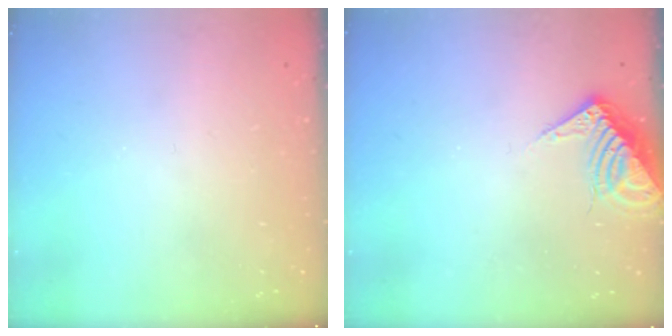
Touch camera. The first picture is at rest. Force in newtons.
{"total": 7.6, "press": 7.5, "slide": 0.8}